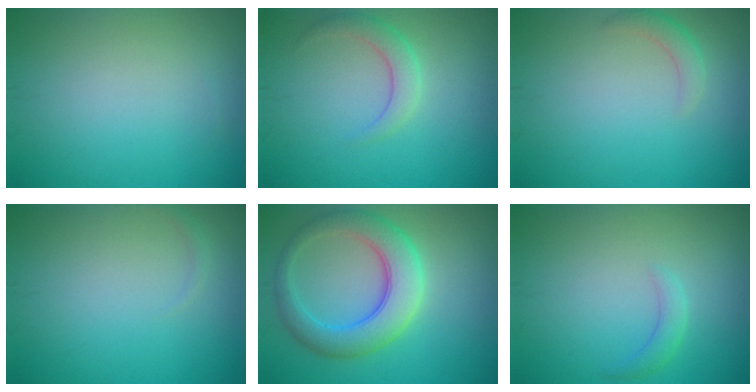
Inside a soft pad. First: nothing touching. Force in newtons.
{"total": 2.2, "press": 2.2, "slide": 0.2}
{"total": 1.5, "press": 1.5, "slide": 0.1}
{"total": 0.6, "press": 0.6, "slide": 0.0}
{"total": 5.9, "press": 5.9, "slide": 0.3}
{"total": 1.4, "press": 1.4, "slide": 0.1}